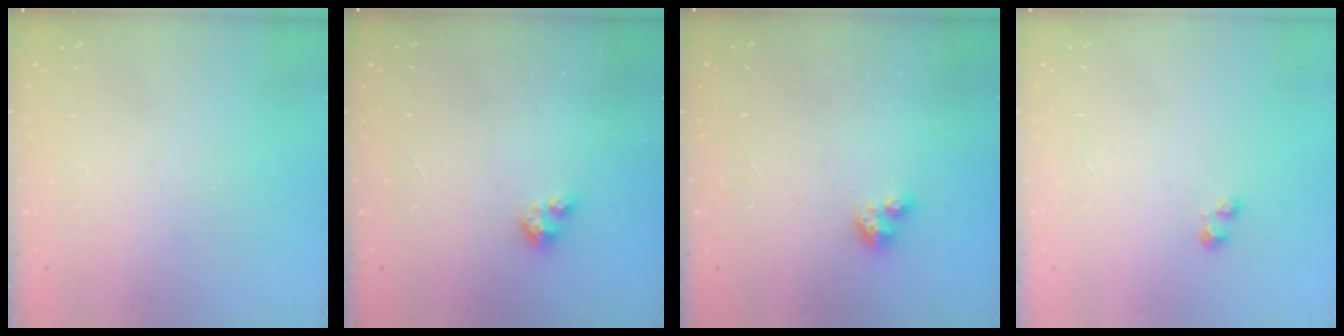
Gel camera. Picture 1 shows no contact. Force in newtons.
{"total": 2.9, "press": 2.9, "slide": 0.2}
{"total": 3.1, "press": 3.1, "slide": 0.3}
{"total": 2.4, "press": 2.4, "slide": 0.4}